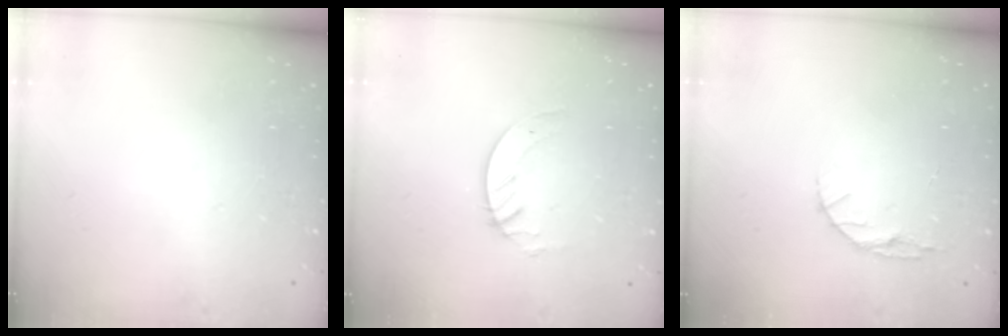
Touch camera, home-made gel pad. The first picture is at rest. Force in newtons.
{"total": 4.5, "press": 4.4, "slide": 0.4}
{"total": 4.4, "press": 4.4, "slide": 0.5}